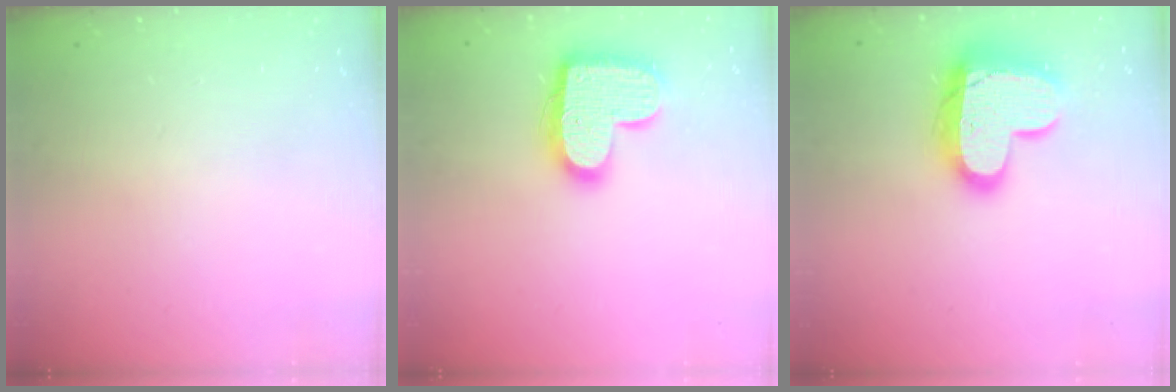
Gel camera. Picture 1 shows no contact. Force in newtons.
{"total": 17.2, "press": 17.2, "slide": 0.9}
{"total": 17.3, "press": 17.2, "slide": 1.4}